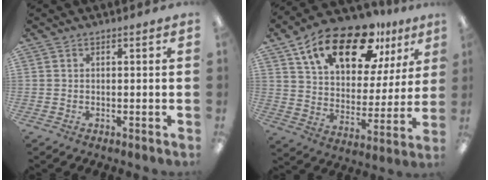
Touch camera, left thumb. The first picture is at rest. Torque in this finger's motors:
{"motor_torque": [0.73, 0.73, 1.38, -1.38, 0.38]}